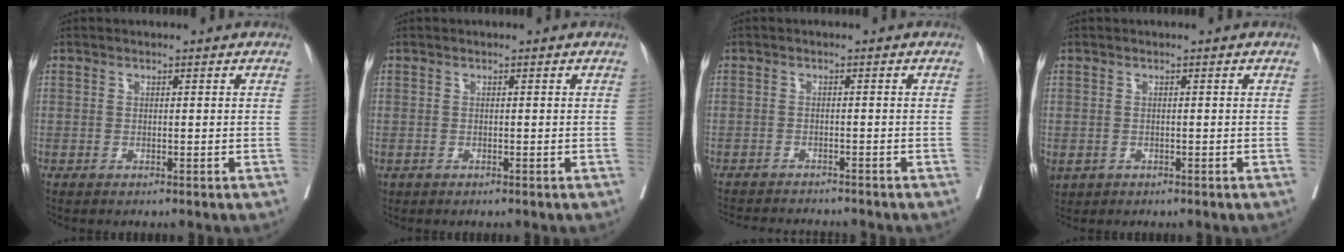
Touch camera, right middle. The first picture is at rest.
{"total": 0.0}
{"total": 8.5, "force": [-8.1, 1.0, 2.3], "torque": [-0.029, -0.004, -0.111]}
{"total": 2.7, "force": [-1.2, 2.2, 0.9], "torque": [-0.020, -0.003, -0.014]}